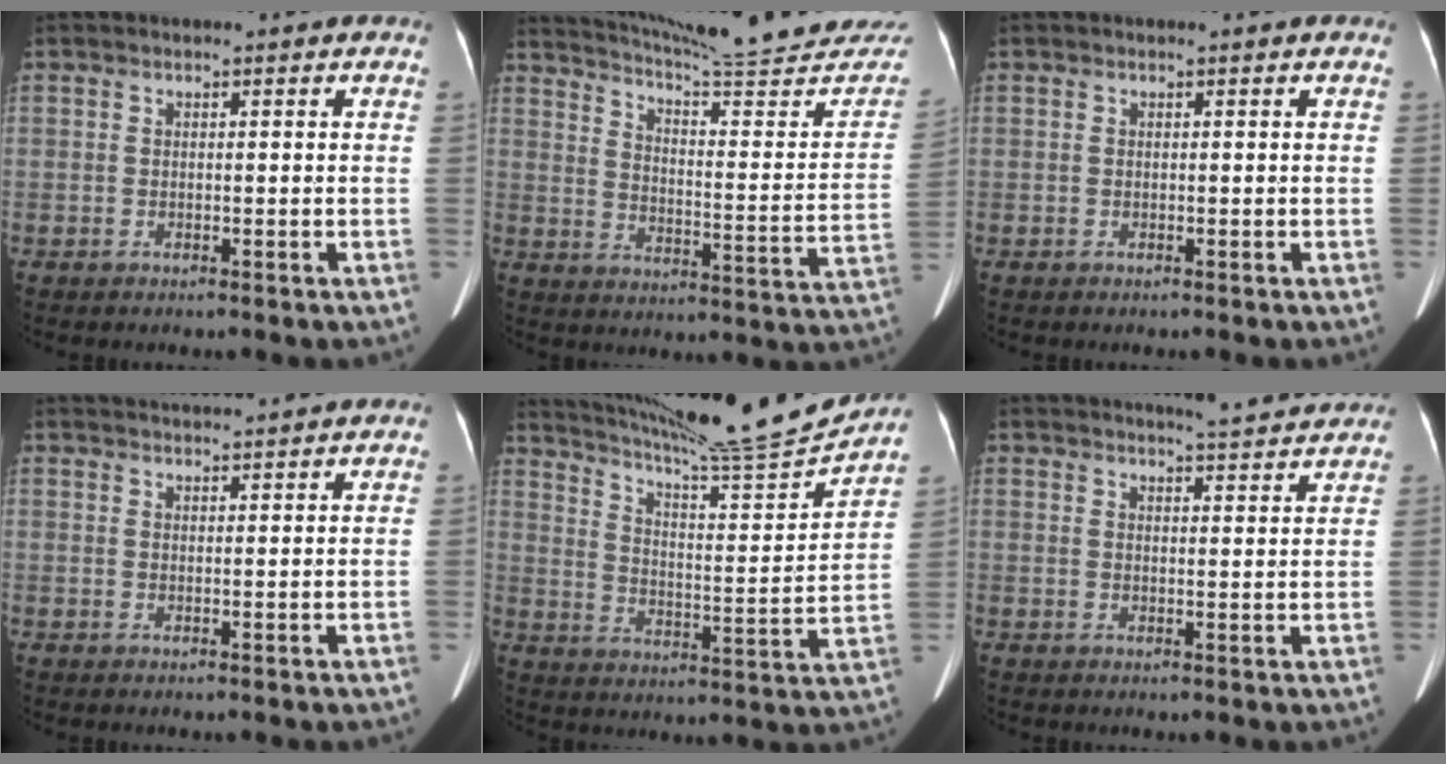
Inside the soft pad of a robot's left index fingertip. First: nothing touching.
{"total": 26.4, "force": [24.7, 1.3, 9.4], "torque": [-0.138, -0.100, 0.313]}
{"total": 0.0}
{"total": 5.7, "force": [5.5, -0.6, 1.4], "torque": [-0.023, 0.025, 0.078]}
{"total": 20.0, "force": [18.6, -1.7, 7.2], "torque": [-0.128, -0.052, 0.272]}
{"total": 7.6, "force": [7.3, 0.1, 2.1], "torque": [-0.040, 0.003, 0.088]}